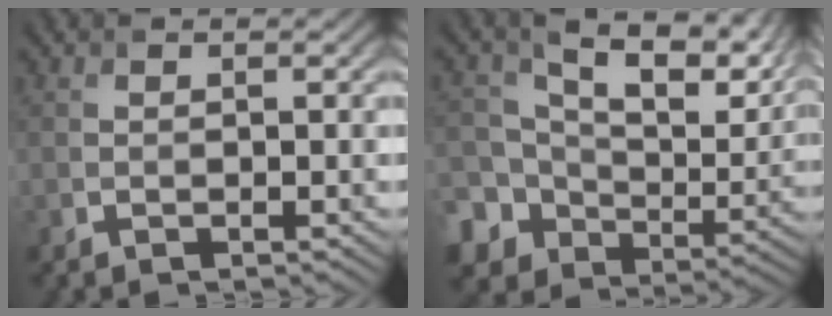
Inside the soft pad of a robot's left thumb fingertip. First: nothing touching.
{"total": 15.7, "force": [4.8, 10.9, 10.1], "torque": [-0.208, -0.003, 0.100]}